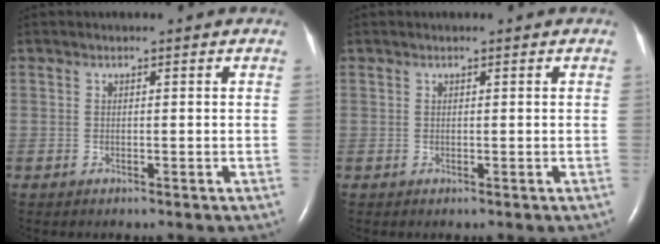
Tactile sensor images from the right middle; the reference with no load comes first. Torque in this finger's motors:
{"motor_torque": [0.08, 0.11, 0.04, 0.01]}